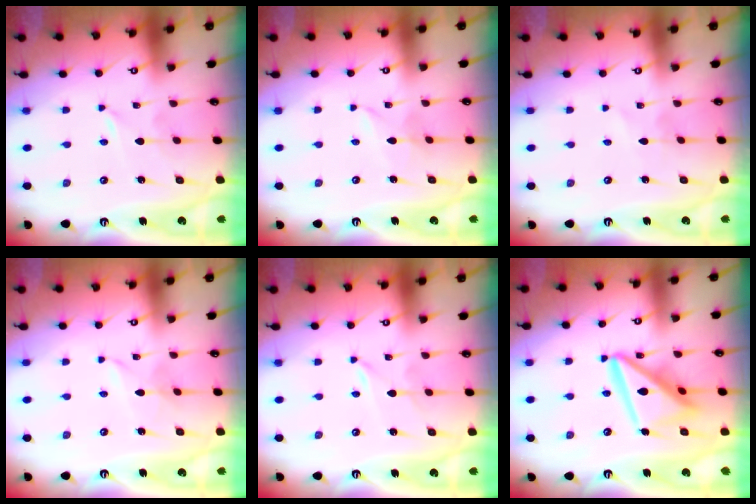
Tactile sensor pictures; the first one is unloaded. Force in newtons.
{"total": 2.0, "press": 2.0, "slide": 0.1}
{"total": 1.8, "press": 1.7, "slide": 0.2}
{"total": 1.7, "press": 1.6, "slide": 0.1}
{"total": 0.0}
{"total": 15.9, "press": 15.8, "slide": 1.8}